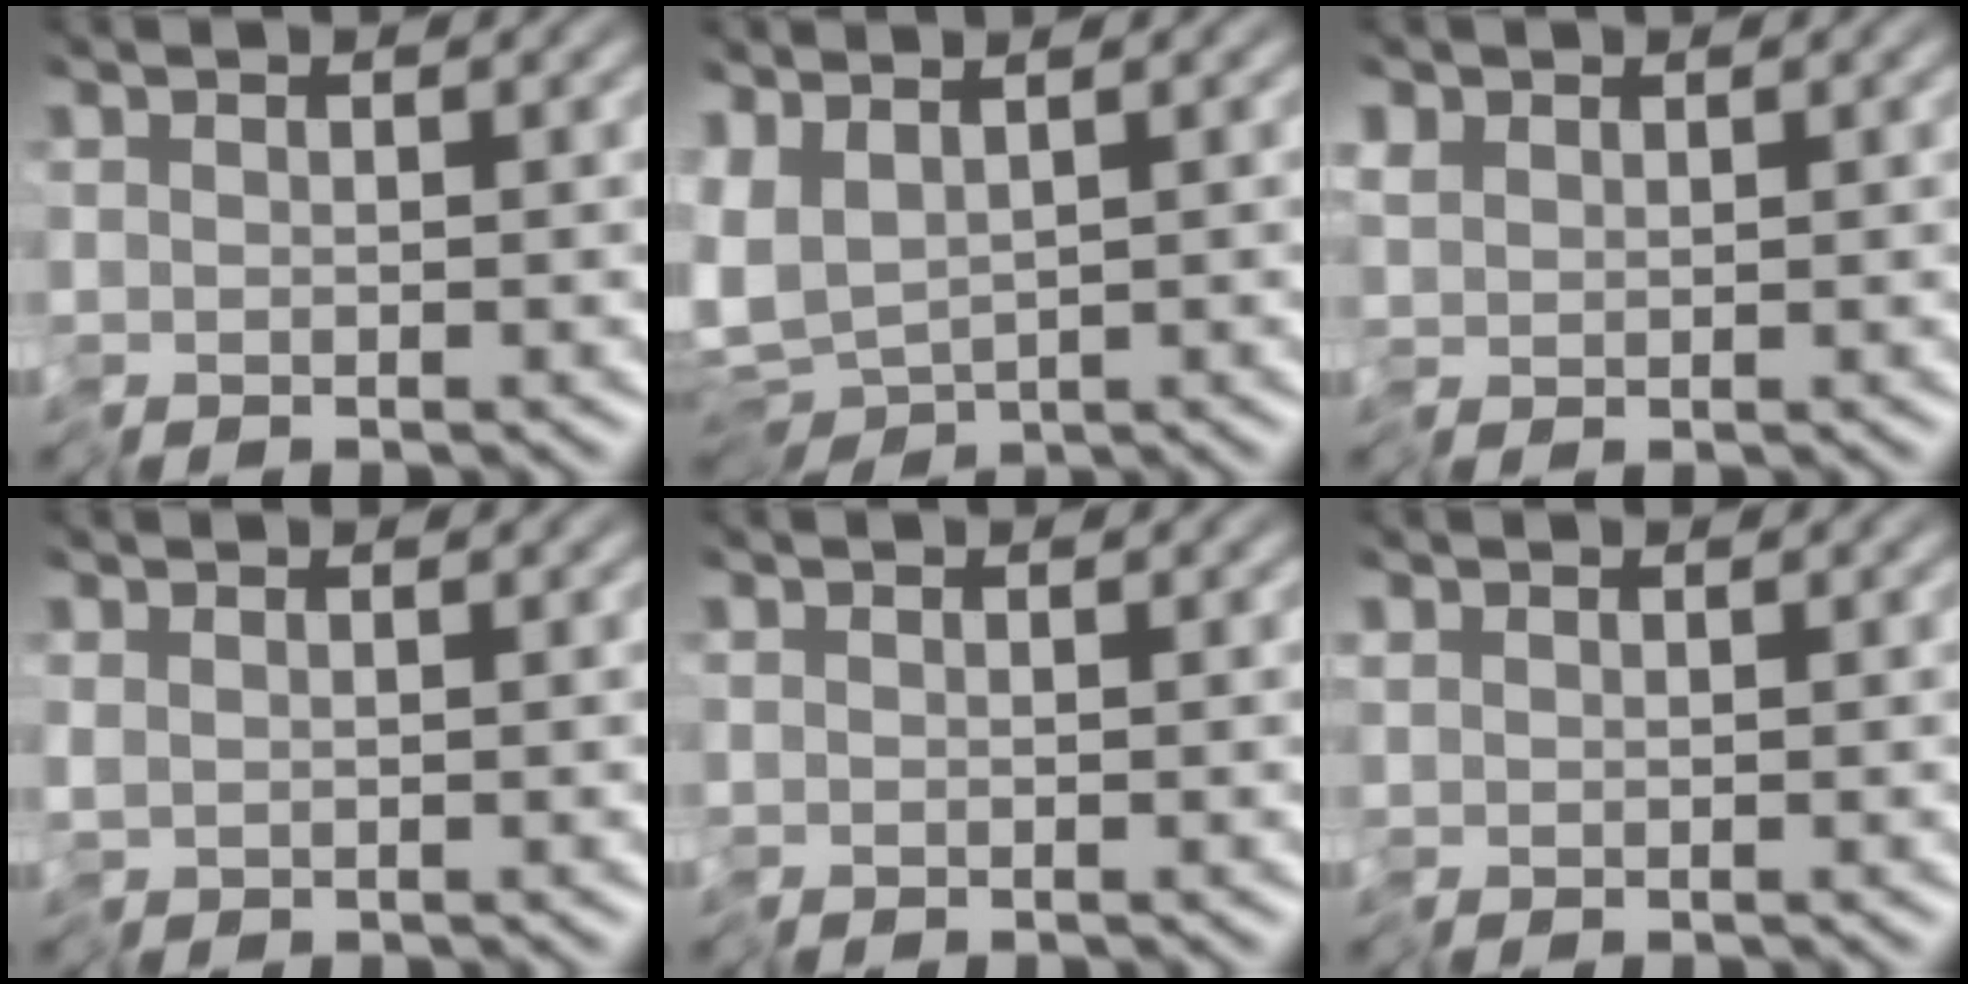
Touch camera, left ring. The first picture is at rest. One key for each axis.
{"total": 5.6, "fx": 0.4, "fy": 3.0, "fz": 4.7, "tx": -0.109, "ty": -0.012, "tz": 0.019}
{"total": 0.6, "fx": 0.2, "fy": 0.6, "fz": 0.2, "tx": -0.001, "ty": 0.001, "tz": 0.002}
{"total": 0.0}
{"total": 0.0}
{"total": 0.0}